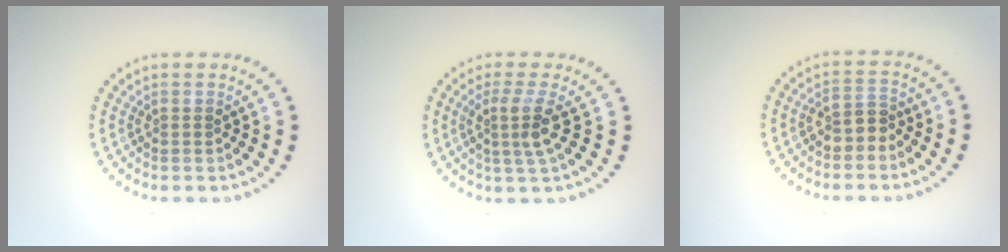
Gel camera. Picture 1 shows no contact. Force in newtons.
{"total": 2.7, "press": 2.0, "slide": 1.8}
{"total": 2.1, "press": 2.0, "slide": 0.8}